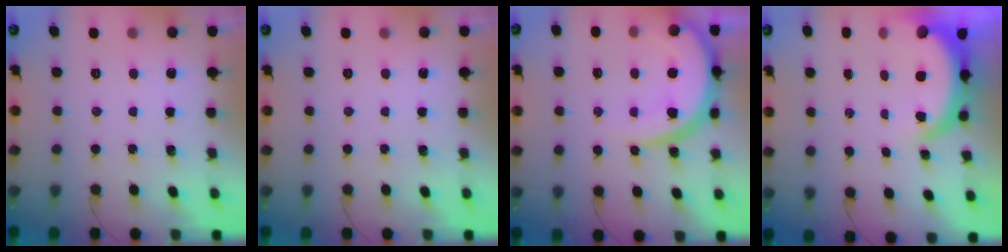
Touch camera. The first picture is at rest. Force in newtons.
{"total": 0.0}
{"total": 13.0, "press": 12.9, "slide": 1.7}
{"total": 5.8, "press": 5.7, "slide": 0.8}